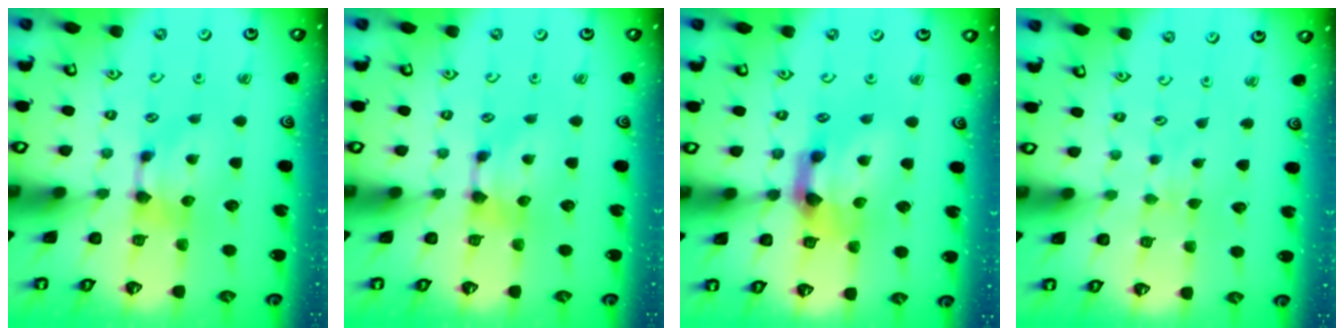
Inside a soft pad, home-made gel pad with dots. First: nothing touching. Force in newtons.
{"total": 0.0}
{"total": 5.2, "press": 4.7, "slide": 2.2}
{"total": 3.4, "press": 3.4, "slide": 0.4}